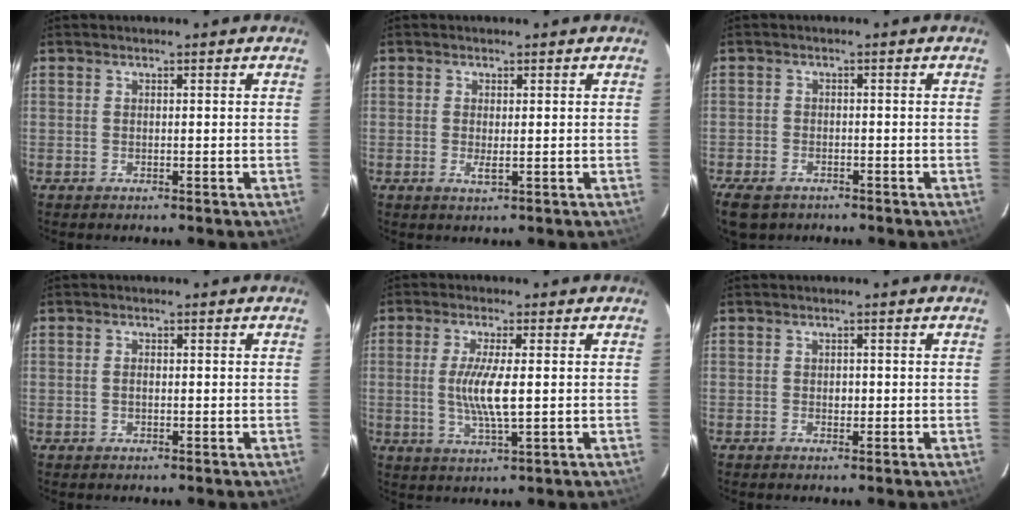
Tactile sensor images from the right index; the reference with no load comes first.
{"total": 1.9, "force": [-0.1, 0.5, 1.8], "torque": [-0.036, -0.004, -0.002]}
{"total": 6.8, "force": [-4.6, 4.0, 3.0], "torque": [-0.086, -0.015, -0.083]}
{"total": 1.3, "force": [0.0, 0.8, 1.0], "torque": [-0.020, 0.002, -0.001]}
{"total": 6.9, "force": [0.0, 0.9, 6.9], "torque": [-0.133, -0.008, 0.001]}
{"total": 1.1, "force": [-0.1, 0.9, 0.6], "torque": [-0.008, 0.002, -0.001]}